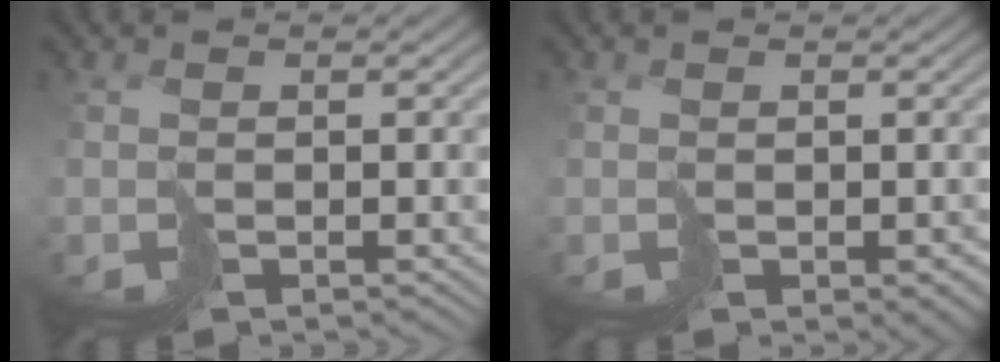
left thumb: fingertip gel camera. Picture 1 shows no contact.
{"total": 2.0, "force": [-0.4, 1.4, 1.3], "torque": [-0.021, -0.006, 0.000]}